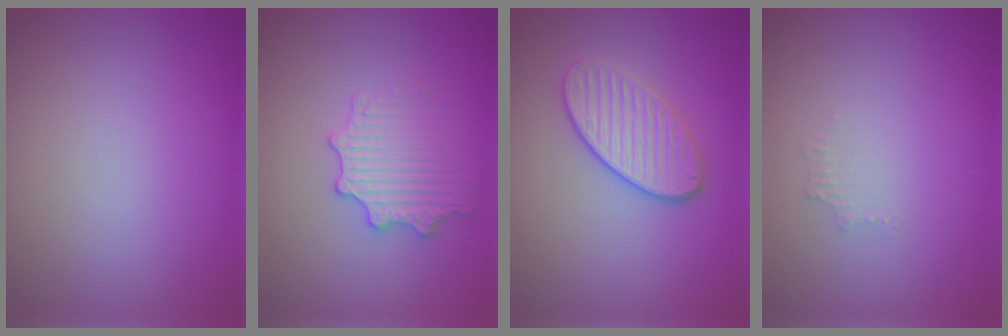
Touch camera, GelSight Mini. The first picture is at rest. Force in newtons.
{"total": 3.1, "press": 3.0, "slide": 0.5}
{"total": 3.7, "press": 3.2, "slide": 1.7}
{"total": 0.9, "press": 0.8, "slide": 0.1}